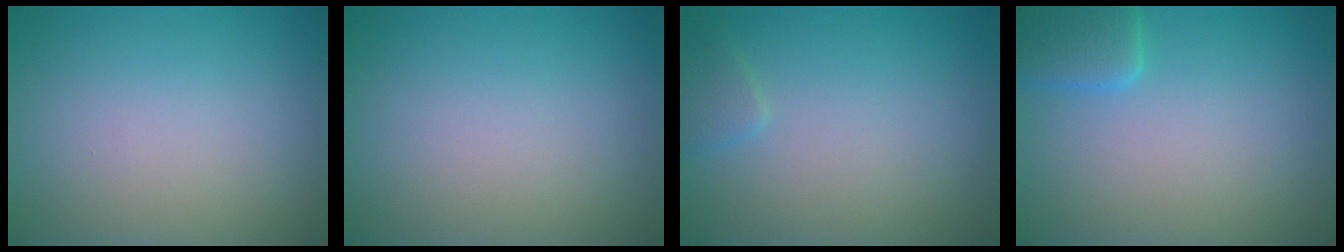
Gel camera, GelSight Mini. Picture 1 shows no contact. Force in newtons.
{"total": 0.0}
{"total": 1.0, "press": 1.0, "slide": 0.0}
{"total": 2.5, "press": 2.5, "slide": 0.2}